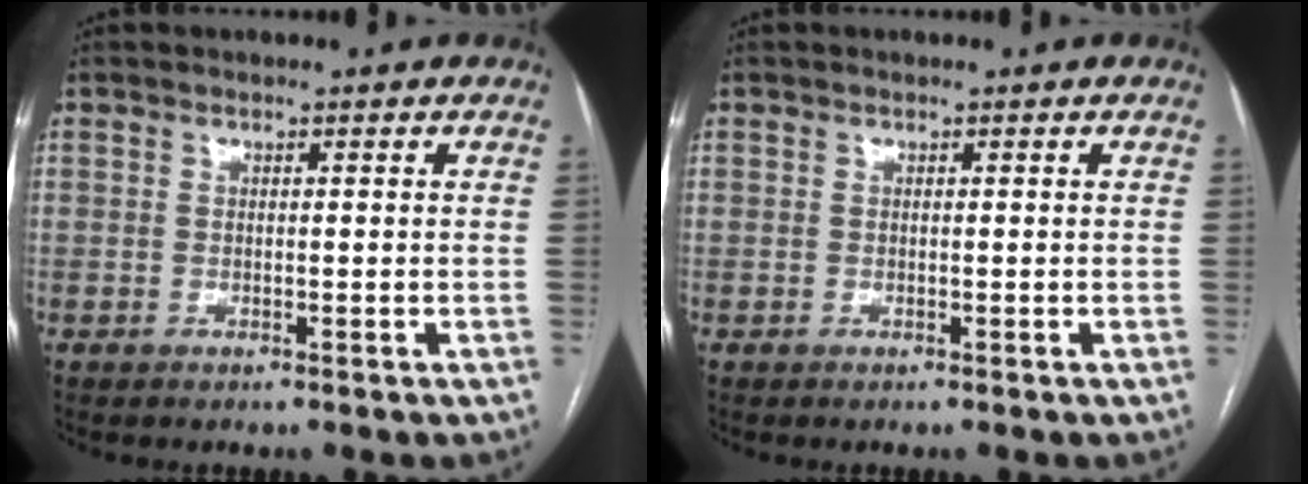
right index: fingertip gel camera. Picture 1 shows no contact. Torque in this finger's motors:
{"motor_torque": [0.00, 0.00, 0.00, 0.00]}